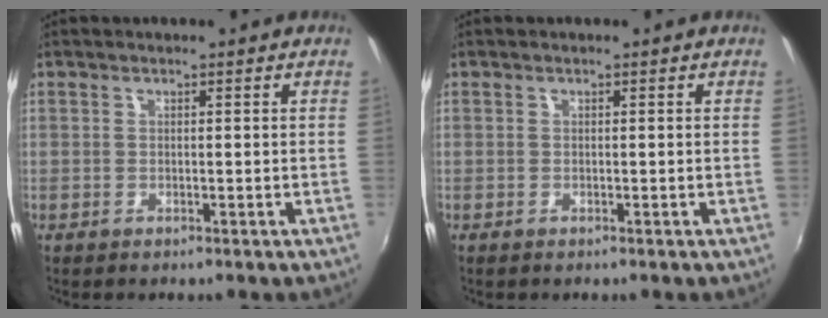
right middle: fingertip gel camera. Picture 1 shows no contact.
{"total": 0.0}